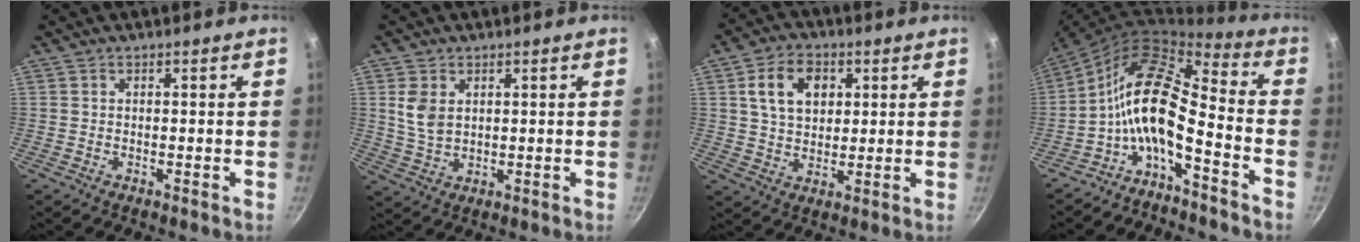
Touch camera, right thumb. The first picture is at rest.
{"total": 5.7, "force": [1.7, 3.8, 3.8], "torque": [-0.070, -0.013, 0.039]}
{"total": 9.9, "force": [3.0, 7.1, 6.2], "torque": [-0.088, 0.001, 0.048]}
{"total": 13.0, "force": [-5.4, 5.1, 10.6], "torque": [-0.201, 0.079, -0.119]}